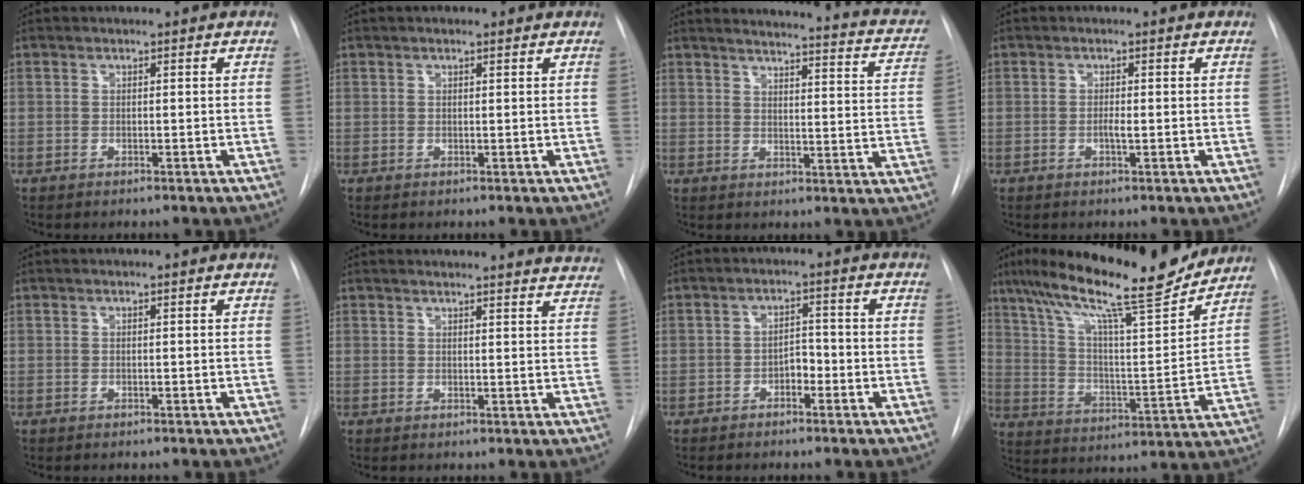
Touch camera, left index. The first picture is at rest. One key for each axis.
{"total": 0.7, "fx": -0.2, "fy": 0.3, "fz": 0.6, "tx": -0.013, "ty": 0.000, "tz": -0.004}
{"total": 18.9, "fx": 17.1, "fy": 2.8, "fz": 7.6, "tx": -0.082, "ty": -0.056, "tz": 0.177}
{"total": 1.6, "fx": -1.3, "fy": 0.0, "fz": 1.0, "tx": -0.019, "ty": -0.007, "tz": -0.019}
{"total": 0.9, "fx": -0.9, "fy": -0.2, "fz": -0.1, "tx": 0.001, "ty": -0.007, "tz": -0.009}
{"total": 12.3, "fx": 12.1, "fy": 0.8, "fz": 2.3, "tx": -0.015, "ty": -0.053, "tz": 0.113}
{"total": 3.0, "fx": -2.4, "fy": 1.2, "fz": 1.4, "tx": -0.015, "ty": 0.002, "tz": -0.038}
{"total": 21.0, "fx": 17.1, "fy": 2.2, "fz": 11.9, "tx": -0.207, "ty": -0.005, "tz": 0.268}